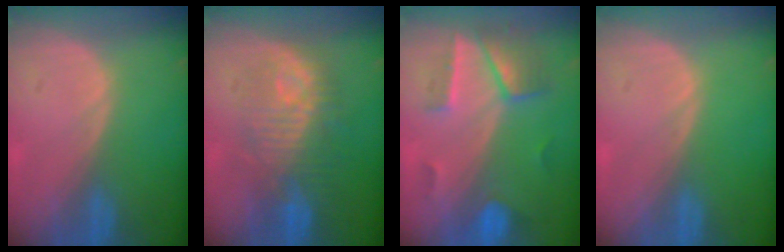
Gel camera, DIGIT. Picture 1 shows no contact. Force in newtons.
{"total": 9.4, "press": 9.4, "slide": 1.2}
{"total": 6.9, "press": 6.4, "slide": 2.6}
{"total": 0.0}